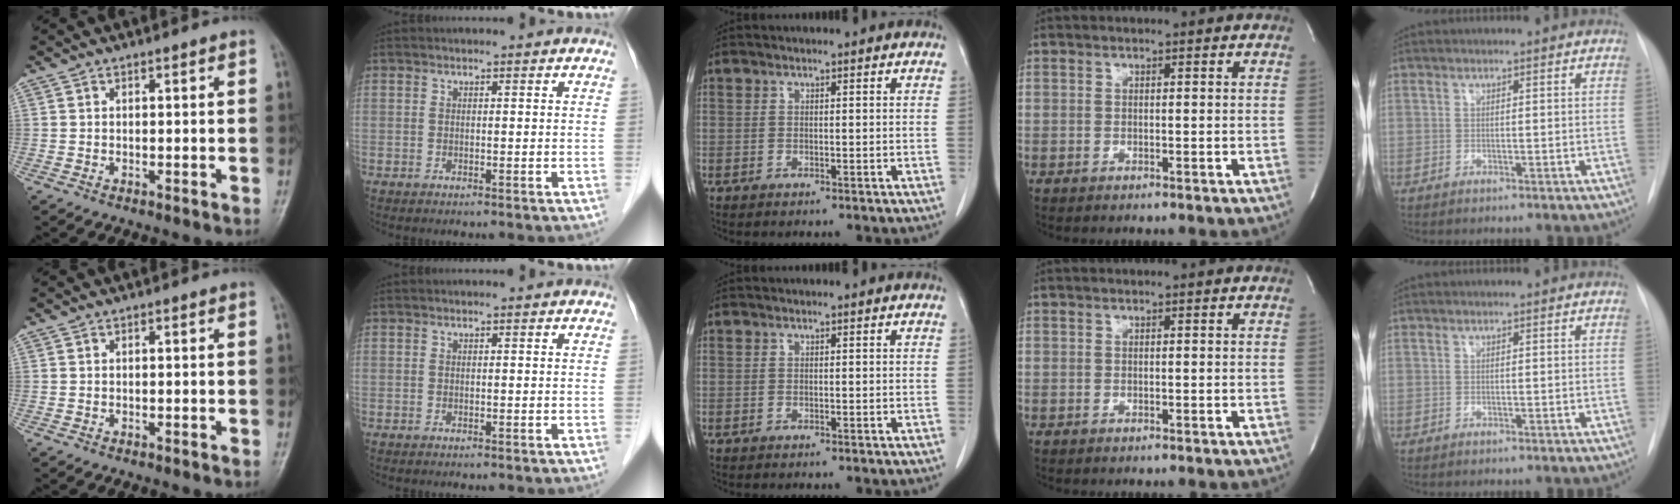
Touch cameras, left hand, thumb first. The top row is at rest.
{}